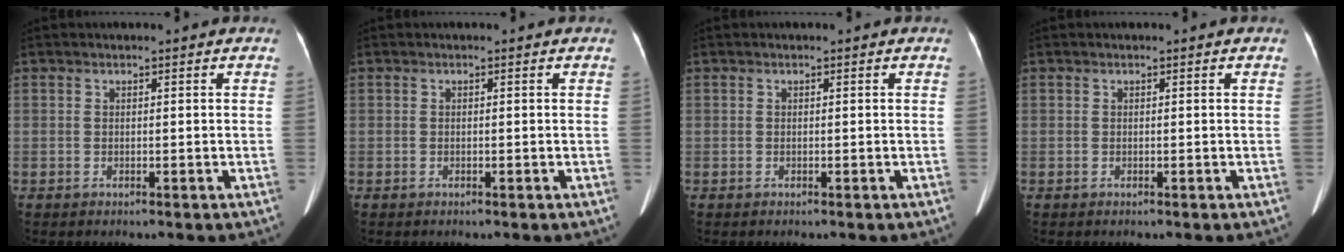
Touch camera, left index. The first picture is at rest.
{"total": 0.0}
{"total": 0.0}
{"total": 0.0}